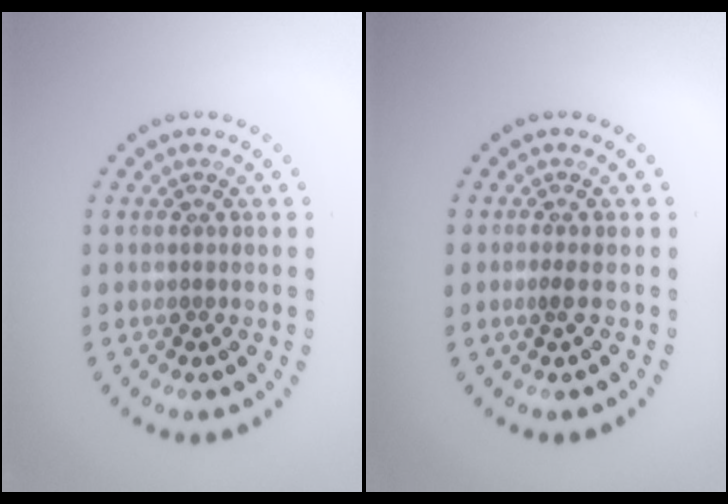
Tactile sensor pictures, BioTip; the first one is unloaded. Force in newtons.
{"total": 0.6, "press": 0.3, "slide": 0.5}